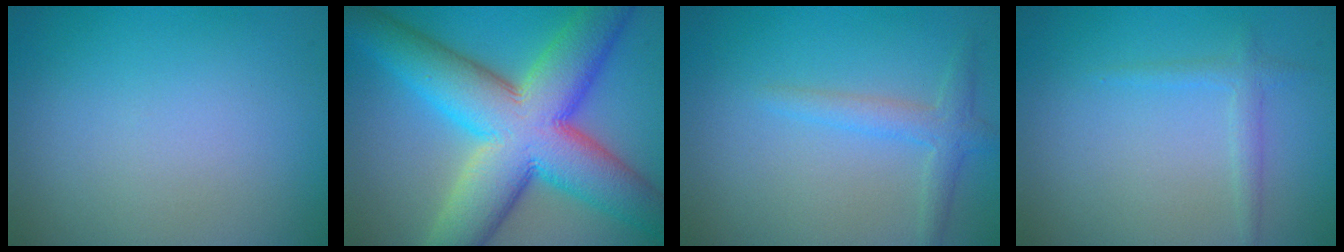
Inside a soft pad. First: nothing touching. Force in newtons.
{"total": 14.2, "press": 14.2, "slide": 0.6}
{"total": 2.2, "press": 2.2, "slide": 0.1}
{"total": 1.3, "press": 1.3, "slide": 0.0}